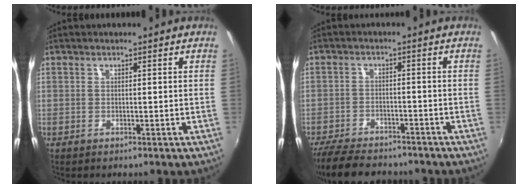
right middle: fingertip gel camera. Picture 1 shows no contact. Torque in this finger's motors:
{"motor_torque": [0.87, -1.27, 0.05, 0.03]}